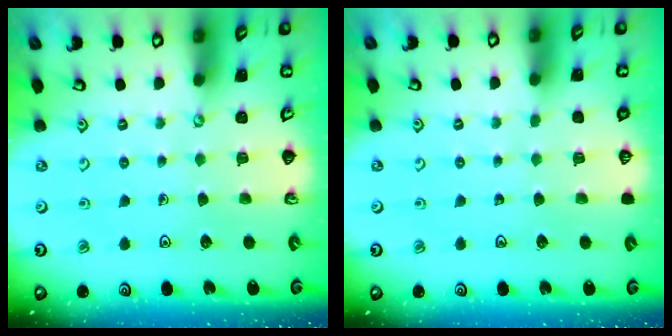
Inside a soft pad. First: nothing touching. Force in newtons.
{"total": 0.0}